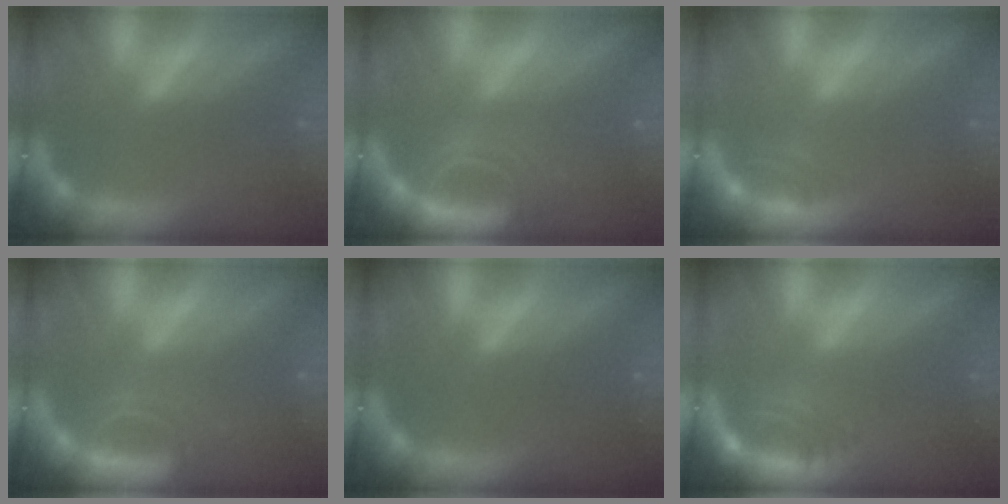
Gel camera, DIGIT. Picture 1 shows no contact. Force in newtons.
{"total": 5.5}
{"total": 1.5}
{"total": 4.0}
{"total": 0.0}
{"total": 4.0}